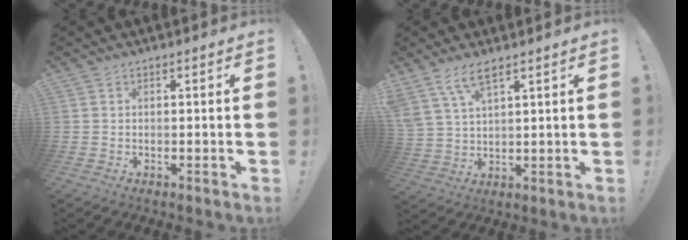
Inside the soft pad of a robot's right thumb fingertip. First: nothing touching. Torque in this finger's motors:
{"motor_torque": [1.05, 1.52, 1.00, 0.39, 0.46]}